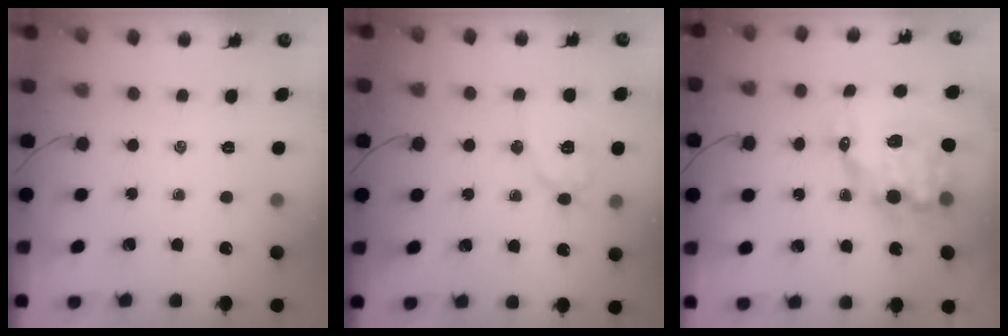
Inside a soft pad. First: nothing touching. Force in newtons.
{"total": 9.8, "press": 9.7, "slide": 0.5}
{"total": 12.6, "press": 12.2, "slide": 2.7}